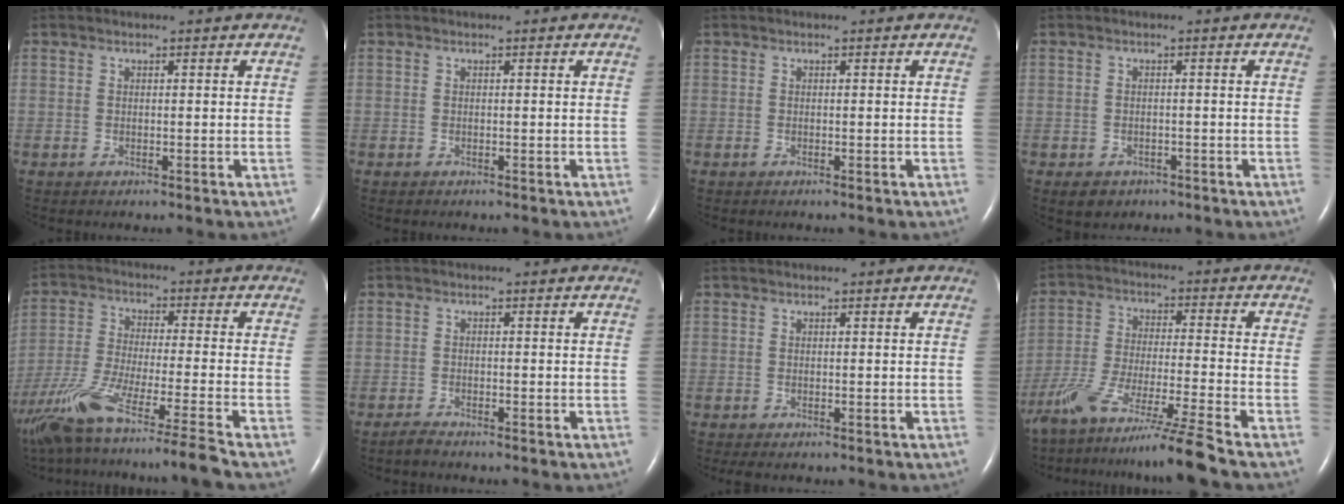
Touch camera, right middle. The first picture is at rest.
{"total": 0.0}
{"total": 0.0}
{"total": 2.9, "force": [-1.9, 2.1, 0.8], "torque": [-0.013, 0.003, -0.018]}
{"total": 18.9, "force": [-15.2, -2.0, 11.0], "torque": [-0.208, -0.053, -0.266]}
{"total": 1.3, "force": [-1.2, 0.1, 0.4], "torque": [-0.018, -0.004, -0.022]}
{"total": 0.6, "force": [-0.5, 0.2, 0.4], "torque": [-0.006, -0.002, -0.005]}
{"total": 13.3, "force": [-11.0, -2.7, 7.1], "torque": [-0.123, -0.034, -0.192]}